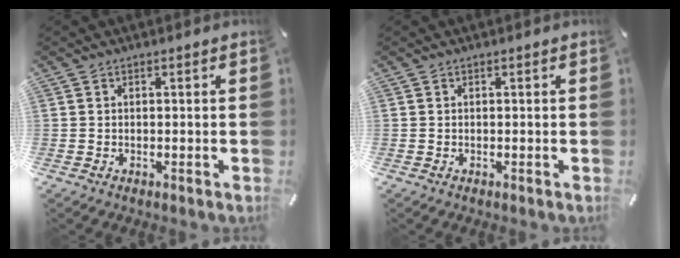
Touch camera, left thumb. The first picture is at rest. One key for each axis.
{"total": 0.0}